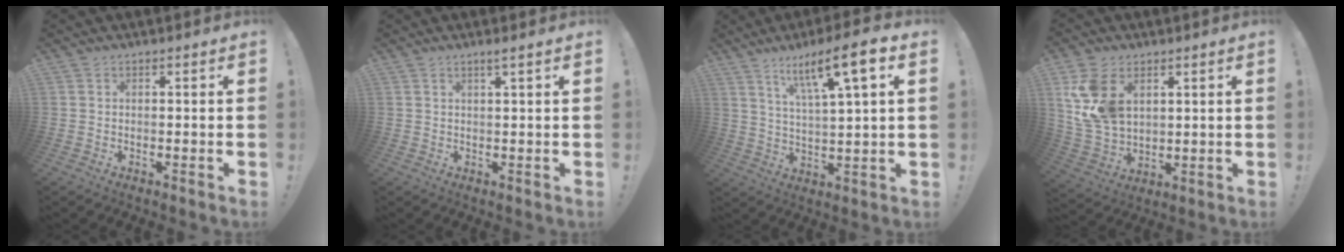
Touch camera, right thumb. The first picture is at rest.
{"total": 2.1, "force": [1.3, -0.3, 1.6], "torque": [-0.025, -0.004, 0.020]}
{"total": 12.7, "force": [6.8, 1.7, 10.6], "torque": [-0.166, -0.035, 0.099]}
{"total": 13.3, "force": [5.1, 9.3, 8.0], "torque": [-0.146, -0.022, 0.104]}